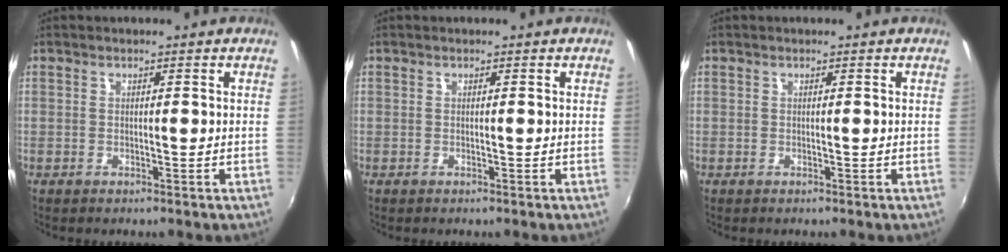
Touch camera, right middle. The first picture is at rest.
{"total": 0.0}
{"total": 0.0}